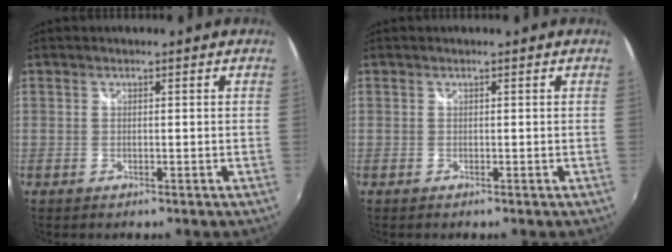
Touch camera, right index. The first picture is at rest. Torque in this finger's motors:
{"motor_torque": [0.32, 0.31, 0.00, 0.01]}